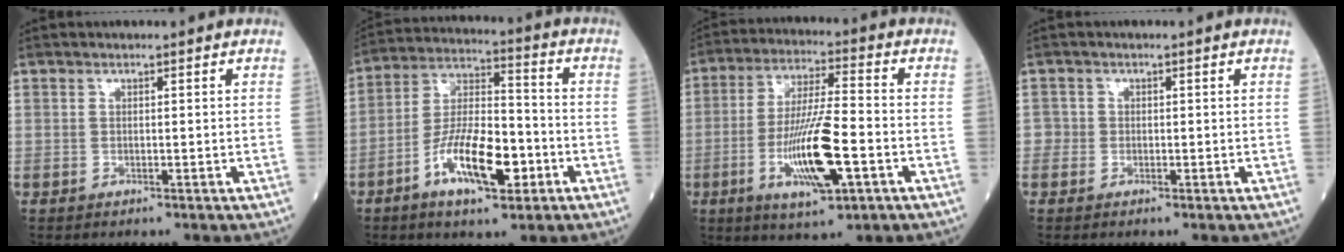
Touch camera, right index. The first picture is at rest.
{"total": 12.7, "force": [-5.2, 4.1, 10.9], "torque": [-0.212, 0.004, -0.089]}
{"total": 12.9, "force": [-4.1, 2.1, 12.1], "torque": [-0.233, -0.010, -0.067]}
{"total": 1.3, "force": [-0.4, 1.3, -0.1], "torque": [0.011, 0.008, -0.010]}